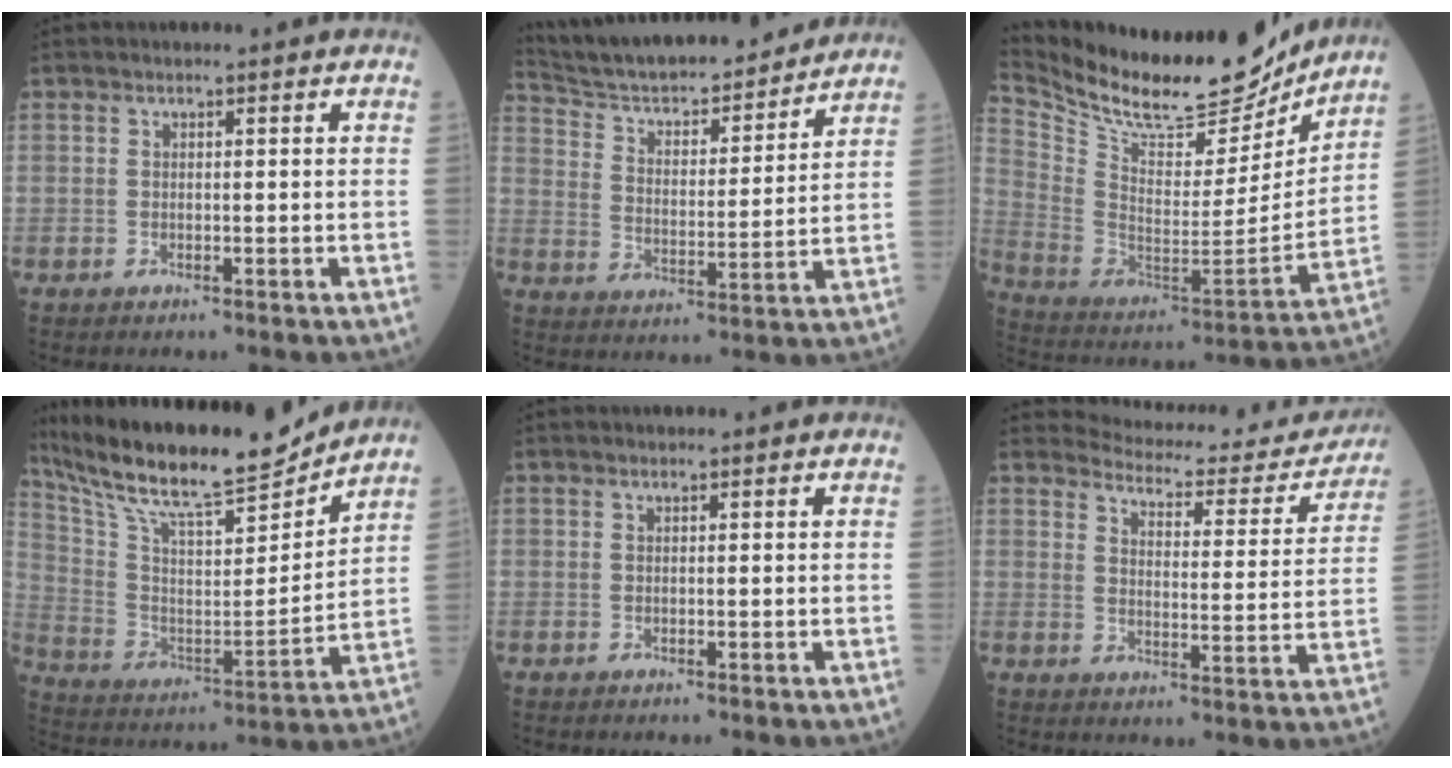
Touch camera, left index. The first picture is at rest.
{"total": 19.1, "force": [17.6, 2.7, 6.9], "torque": [-0.114, 0.001, 0.272]}
{"total": 23.0, "force": [20.7, 5.8, 8.2], "torque": [-0.167, -0.033, 0.331]}
{"total": 21.1, "force": [18.8, 2.4, 9.4], "torque": [-0.185, -0.006, 0.314]}
{"total": 0.0}
{"total": 15.4, "force": [15.0, 3.1, 1.7], "torque": [-0.003, -0.048, 0.166]}